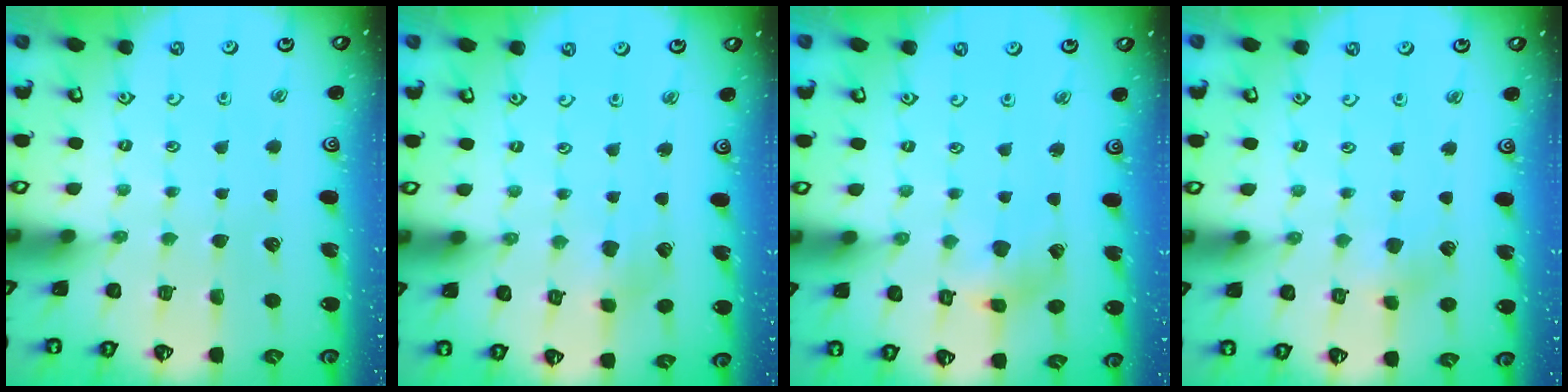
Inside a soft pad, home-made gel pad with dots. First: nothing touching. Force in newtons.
{"total": 2.4, "press": 2.4, "slide": 0.2}
{"total": 3.1, "press": 3.1, "slide": 0.4}
{"total": 3.2, "press": 3.1, "slide": 0.8}